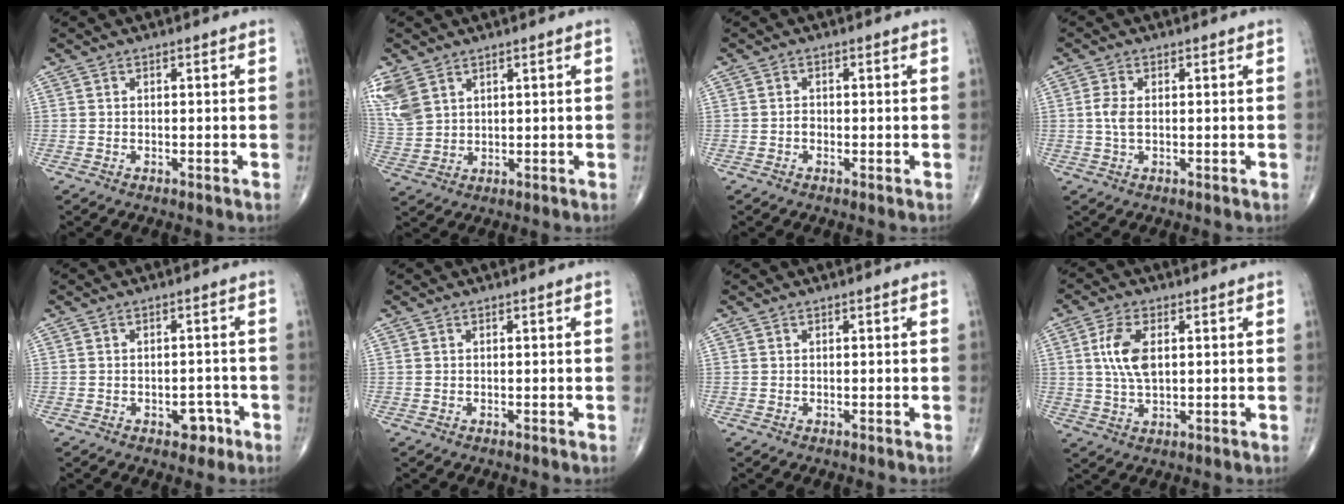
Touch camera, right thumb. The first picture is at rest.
{"total": 8.5, "force": [4.7, 5.4, 4.6], "torque": [-0.112, -0.005, 0.110]}
{"total": 1.0, "force": [-0.3, 0.8, 0.6], "torque": [-0.006, 0.002, -0.009]}
{"total": 3.9, "force": [0.1, 2.0, 3.3], "torque": [-0.084, 0.002, -0.001]}
{"total": 3.5, "force": [-1.8, 2.3, 2.0], "torque": [-0.008, 0.015, -0.021]}
{"total": 0.0}
{"total": 0.0}
{"total": 7.3, "force": [1.5, 3.7, 6.2], "torque": [-0.128, -0.004, 0.029]}